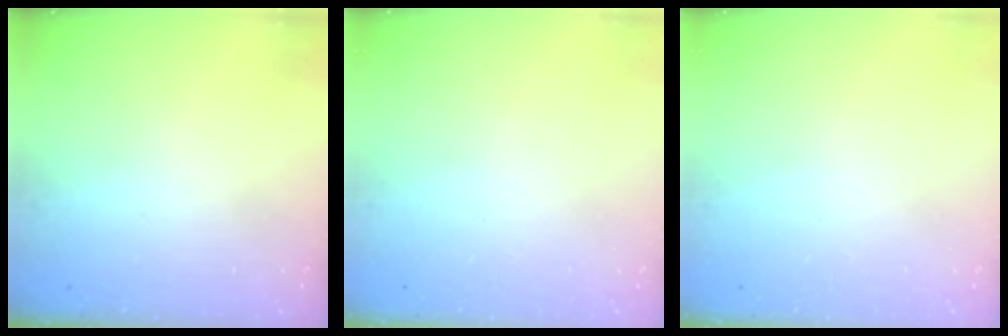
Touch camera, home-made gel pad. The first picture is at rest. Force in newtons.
{"total": 0.0}
{"total": 0.0}